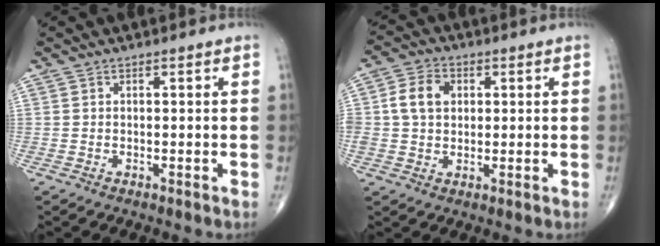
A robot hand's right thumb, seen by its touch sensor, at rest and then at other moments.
{"total": 7.5, "force": [1.3, 5.7, 4.7], "torque": [-0.077, 0.011, 0.018]}